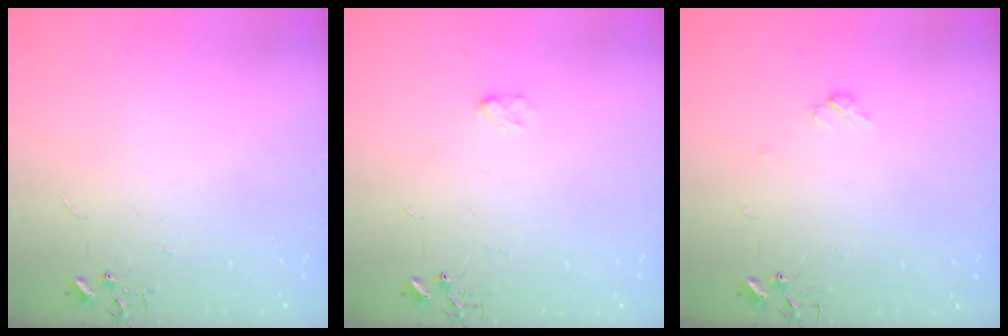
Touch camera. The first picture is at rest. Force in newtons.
{"total": 3.3, "press": 3.3, "slide": 0.6}
{"total": 3.7, "press": 3.6, "slide": 0.9}